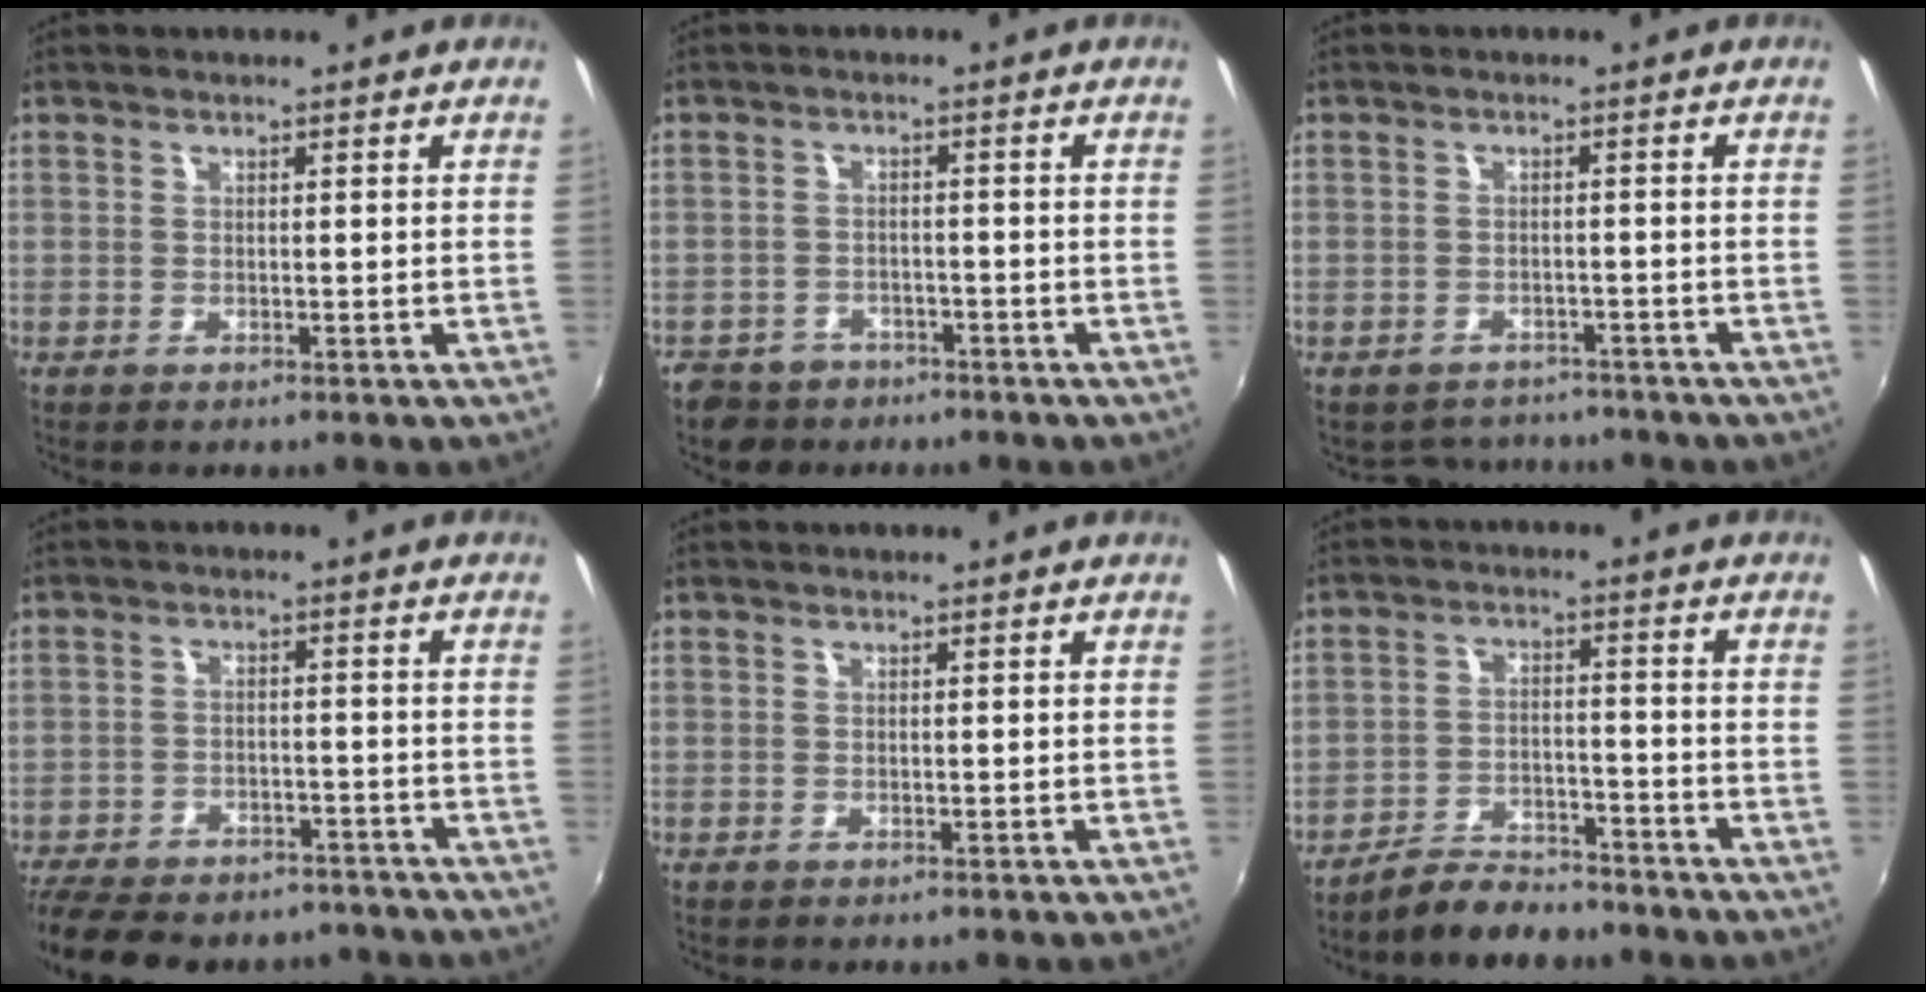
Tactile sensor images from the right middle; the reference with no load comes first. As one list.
[{"total": 6.1, "force": [-4.5, 4.0, 1.1], "torque": [-0.041, 0.006, -0.071]}, {"total": 6.4, "force": [-5.8, 2.7, 0.9], "torque": [-0.029, 0.003, -0.080]}, {"total": 19.1, "force": [-15.7, 7.8, 7.5], "torque": [-0.178, 0.000, -0.216]}, {"total": 0.0}, {"total": 6.3, "force": [-5.6, 2.2, 1.8], "torque": [-0.053, 0.010, -0.088]}]